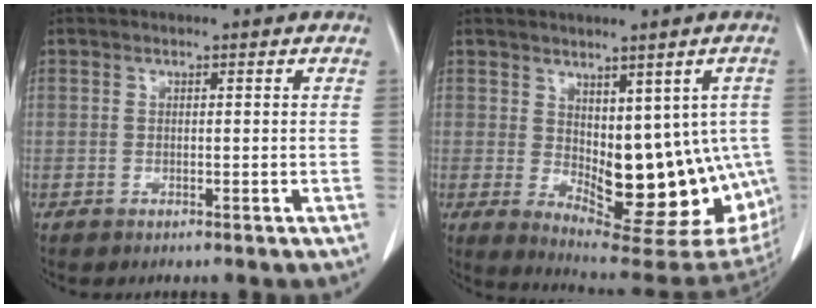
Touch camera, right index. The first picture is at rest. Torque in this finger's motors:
{"motor_torque": [1.02, 0.53, 0.24, 0.05]}